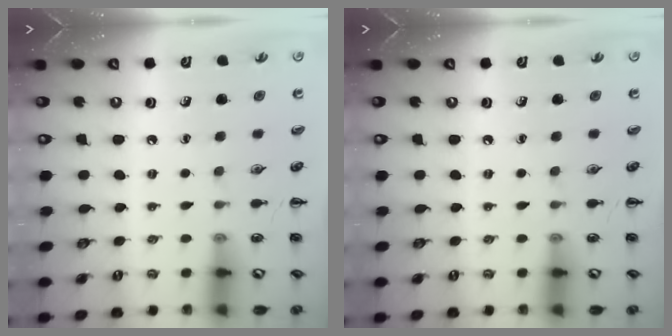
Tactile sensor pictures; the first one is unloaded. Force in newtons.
{"total": 0.0}